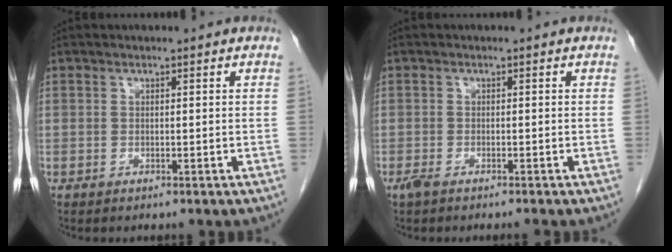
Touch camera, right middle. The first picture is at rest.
{"total": 1.9, "force": [-1.5, 0.2, 1.1], "torque": [-0.020, -0.005, -0.026]}